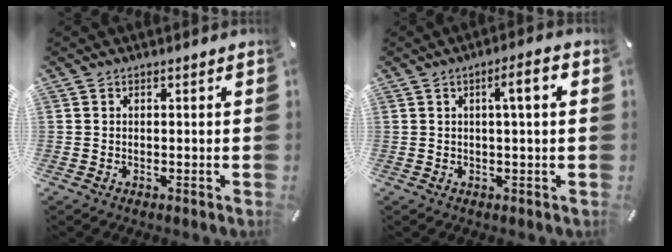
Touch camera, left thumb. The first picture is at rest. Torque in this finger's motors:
{"motor_torque": [0.45, 0.71, 0.25, -0.03, 0.16]}